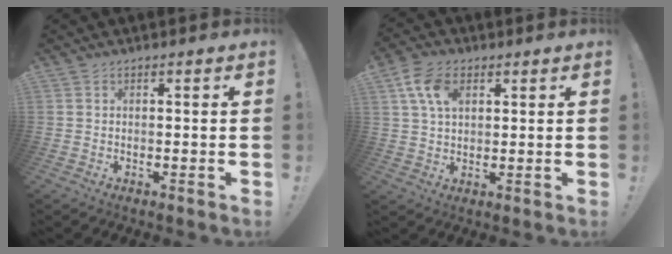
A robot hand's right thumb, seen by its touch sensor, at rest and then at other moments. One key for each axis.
{"total": 9.7, "fx": 3.8, "fy": 6.1, "fz": 6.5, "tx": -0.121, "ty": 0.002, "tz": 0.073}